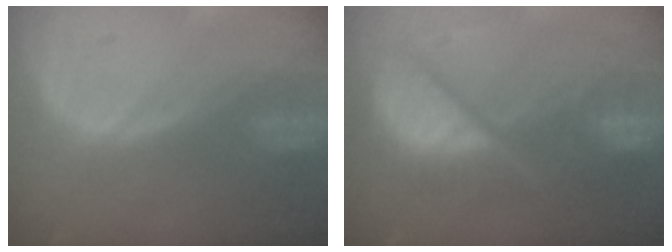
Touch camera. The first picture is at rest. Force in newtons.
{"total": 10.4, "press": 10.3, "slide": 1.2}